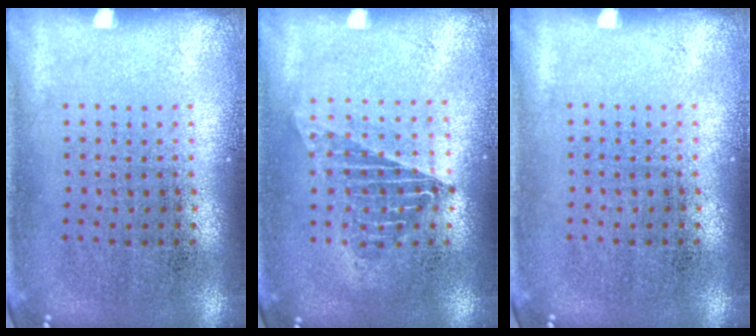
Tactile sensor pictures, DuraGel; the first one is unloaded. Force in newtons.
{"total": 1.3, "press": 1.2, "slide": 0.5}
{"total": 0.0}